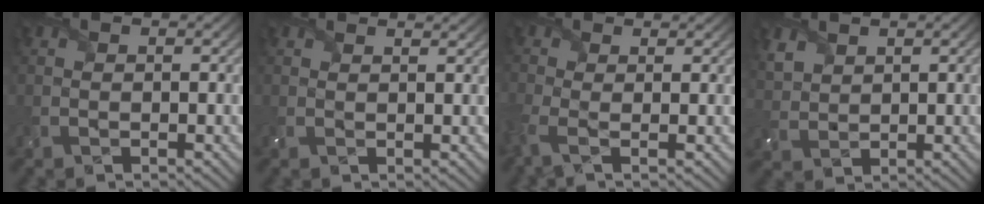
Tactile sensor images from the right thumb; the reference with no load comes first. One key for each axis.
{"total": 2.0, "fx": 1.8, "fy": 0.5, "fz": 0.8, "tx": -0.025, "ty": 0.001, "tz": 0.028}
{"total": 3.6, "fx": -1.3, "fy": 1.4, "fz": 3.1, "tx": -0.081, "ty": -0.006, "tz": -0.033}
{"total": 3.5, "fx": 2.4, "fy": 2.1, "fz": 1.3, "tx": -0.047, "ty": -0.001, "tz": 0.056}